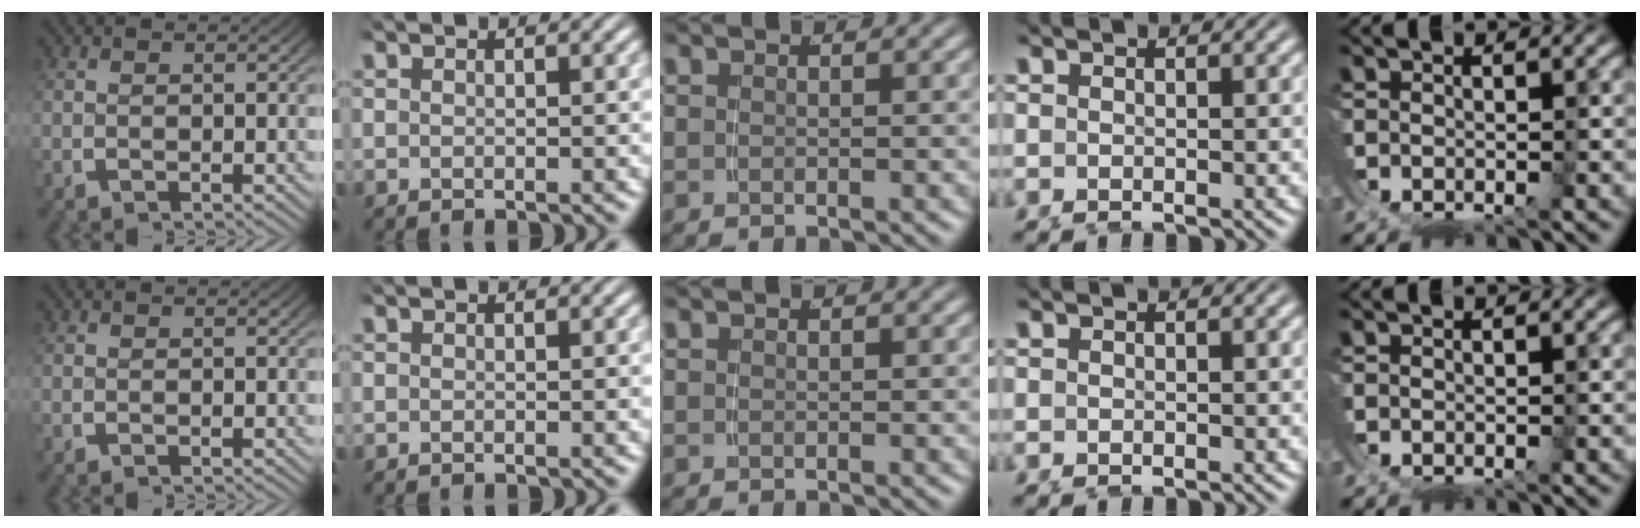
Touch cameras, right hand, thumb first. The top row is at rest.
{}